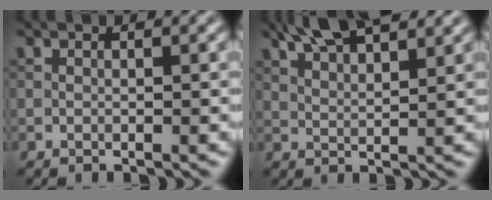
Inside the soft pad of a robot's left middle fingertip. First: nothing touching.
{"total": 6.6, "force": [5.0, 1.6, 4.0], "torque": [-0.063, 0.021, 0.070]}